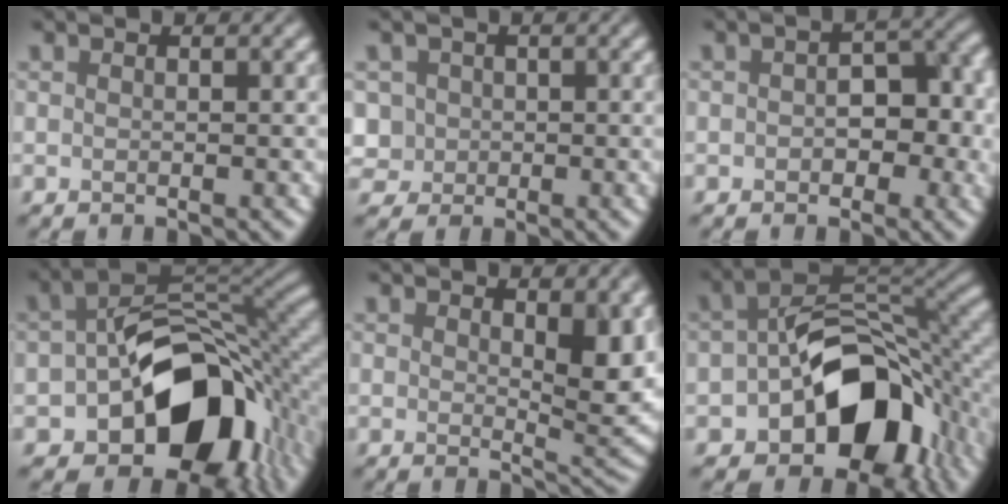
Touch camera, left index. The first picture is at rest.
{"total": 4.0, "force": [0.5, 3.8, 1.1], "torque": [-0.026, 0.017, 0.001]}
{"total": 4.9, "force": [-0.4, 3.2, 3.7], "torque": [-0.034, -0.005, -0.006]}
{"total": 13.7, "force": [-5.1, 8.6, 9.4], "torque": [-0.131, -0.016, -0.087]}
{"total": 4.9, "force": [1.0, 2.0, 4.3], "torque": [-0.058, -0.013, 0.022]}
{"total": 12.3, "force": [-4.6, 7.7, 8.5], "torque": [-0.123, -0.011, -0.076]}